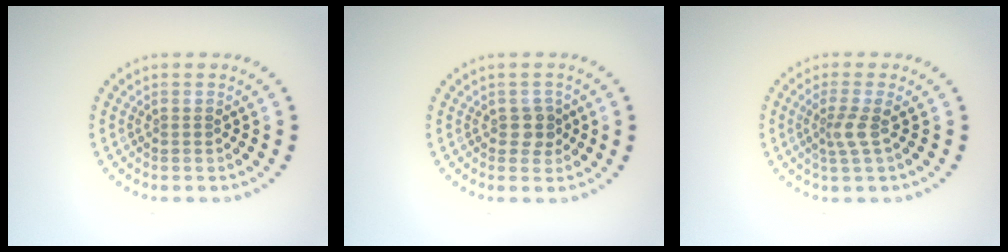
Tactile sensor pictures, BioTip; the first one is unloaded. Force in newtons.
{"total": 1.4, "press": 1.4, "slide": 0.5}
{"total": 2.0, "press": 1.4, "slide": 1.4}